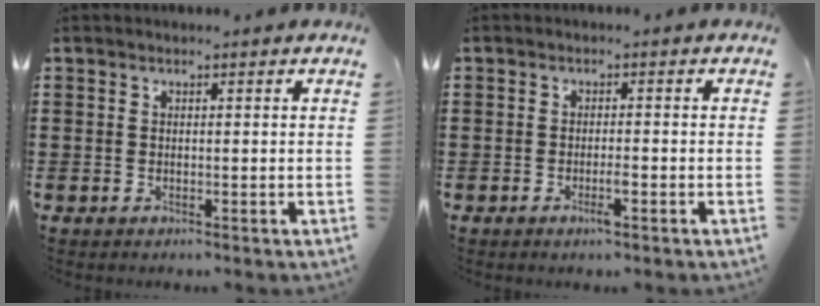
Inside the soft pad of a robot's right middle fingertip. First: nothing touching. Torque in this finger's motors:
{"motor_torque": [0.57, -0.22, 0.01, 0.02]}